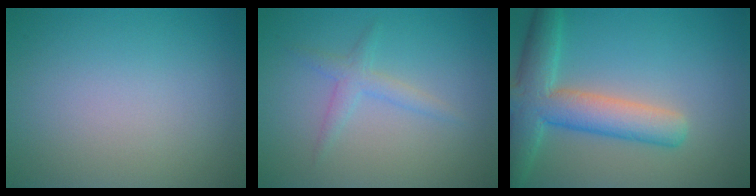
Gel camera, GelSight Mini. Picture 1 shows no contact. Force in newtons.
{"total": 1.8, "press": 1.8, "slide": 0.0}
{"total": 6.7, "press": 6.7, "slide": 0.4}